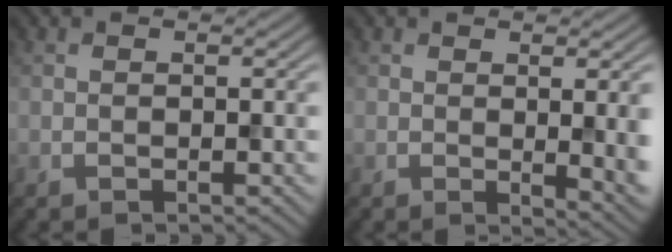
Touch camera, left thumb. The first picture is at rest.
{"total": 5.4, "force": [0.4, 1.5, 5.2], "torque": [-0.061, -0.004, 0.010]}